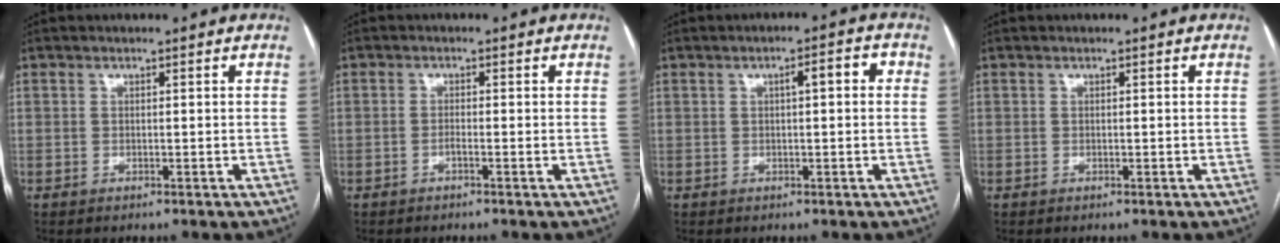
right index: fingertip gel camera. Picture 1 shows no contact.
{"total": 0.9, "force": [-0.5, 0.0, 0.7], "torque": [-0.013, 0.001, -0.009]}
{"total": 3.7, "force": [0.7, 0.9, 3.5], "torque": [-0.050, 0.018, 0.009]}
{"total": 0.0}